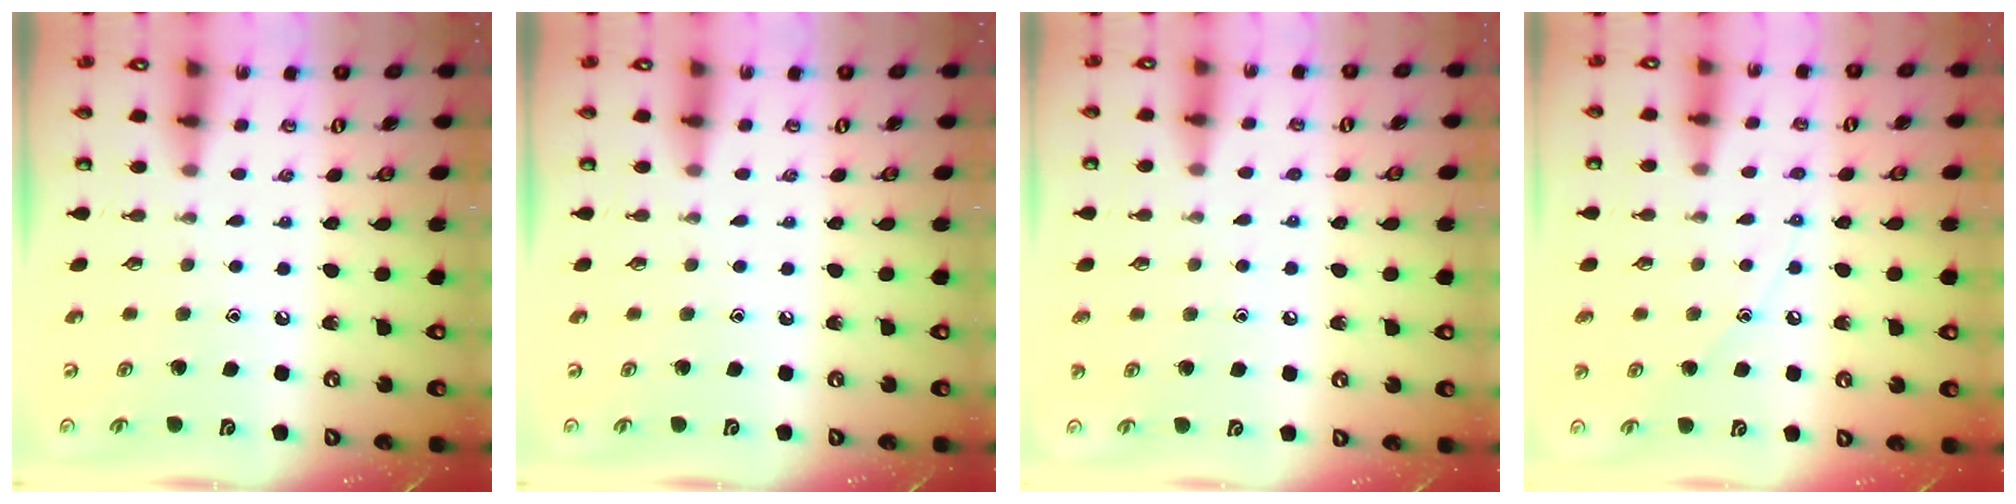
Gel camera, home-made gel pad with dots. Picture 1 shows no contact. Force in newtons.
{"total": 0.0}
{"total": 5.4, "press": 5.4, "slide": 0.5}
{"total": 6.5, "press": 6.5, "slide": 0.3}